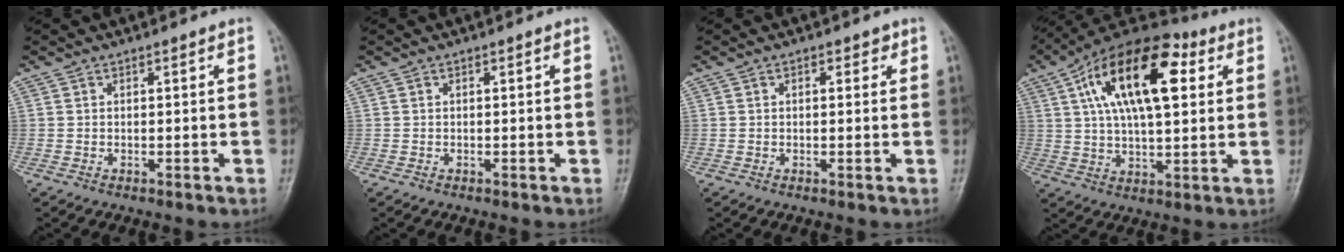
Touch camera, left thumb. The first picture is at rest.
{"total": 0.0}
{"total": 1.8, "force": [0.7, 1.1, 1.1], "torque": [-0.004, 0.001, 0.006]}
{"total": 21.0, "force": [6.5, 9.9, 17.3], "torque": [-0.270, 0.006, 0.097]}